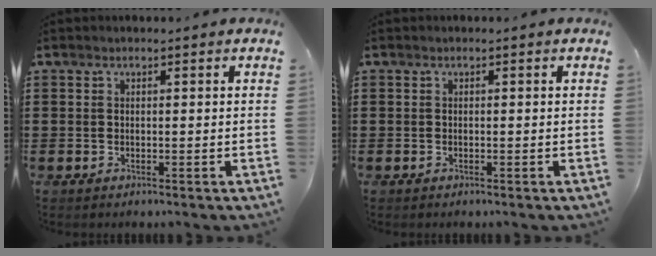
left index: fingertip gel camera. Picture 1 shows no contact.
{"total": 0.0}